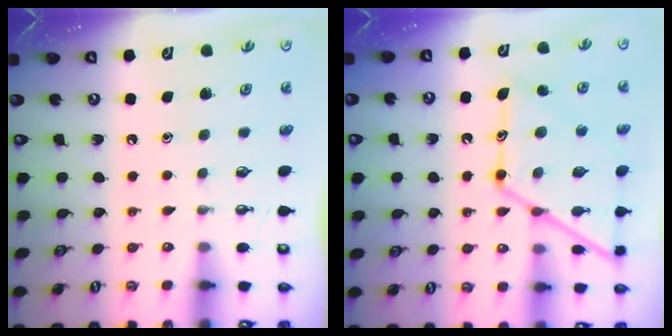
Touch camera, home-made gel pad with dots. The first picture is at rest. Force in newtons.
{"total": 16.0, "press": 16.0, "slide": 1.5}